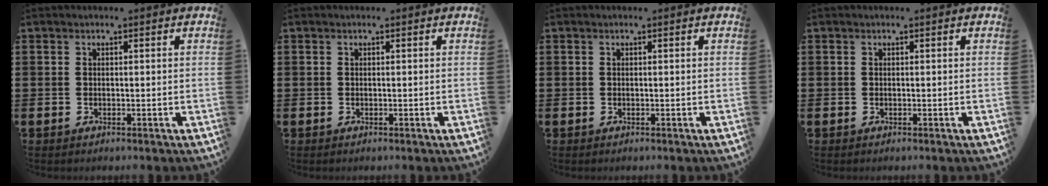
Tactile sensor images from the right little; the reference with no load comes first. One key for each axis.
{"total": 0.0}
{"total": 0.0}
{"total": 0.0}